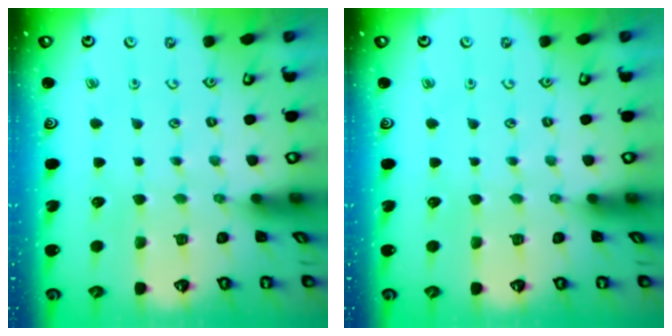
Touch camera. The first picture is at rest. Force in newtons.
{"total": 0.0}